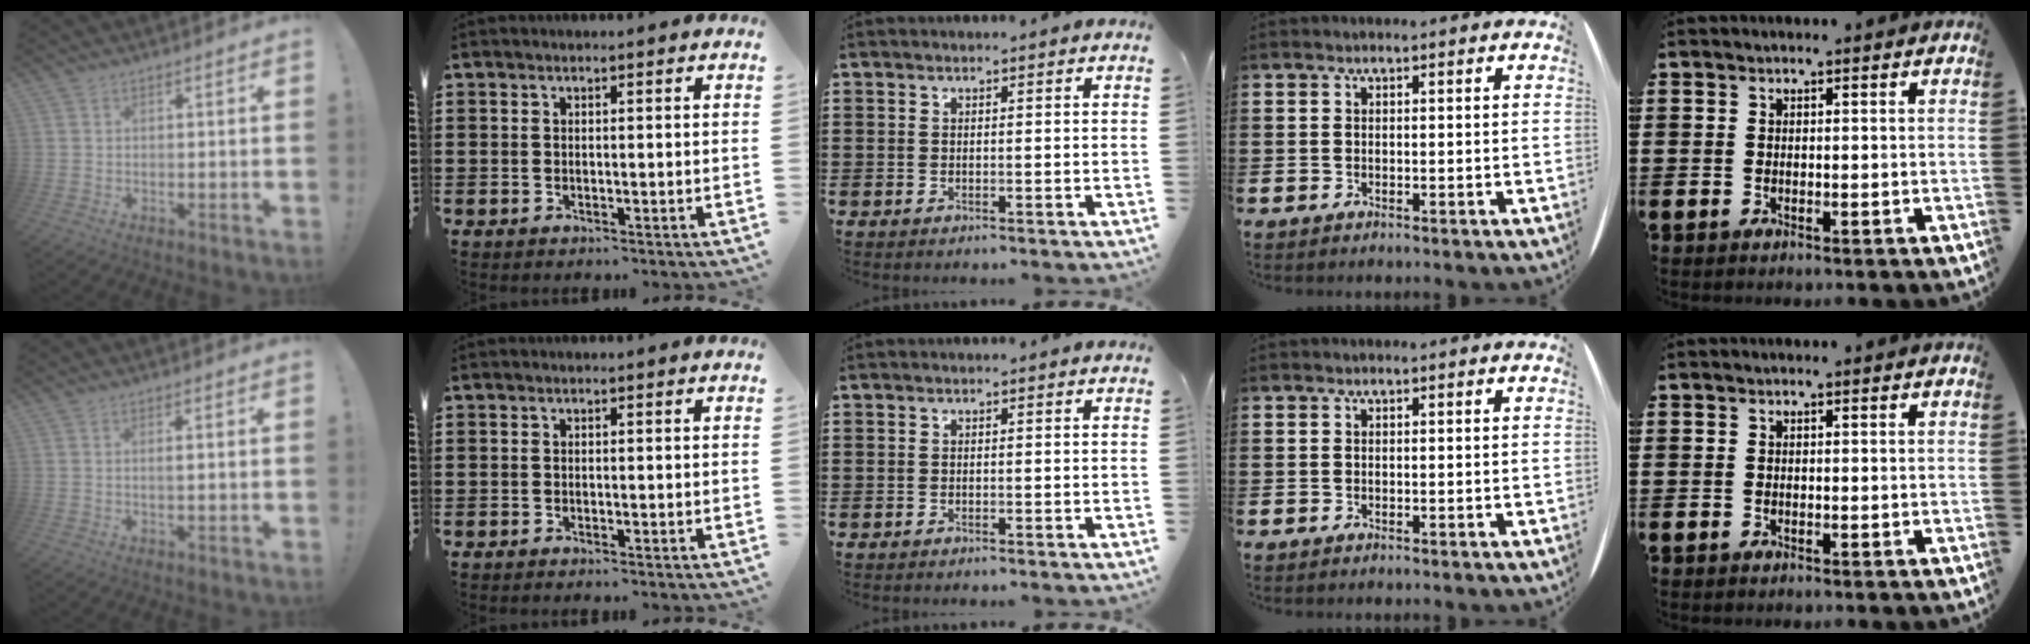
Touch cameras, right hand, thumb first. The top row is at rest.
{"thumb": {"total": 1.4, "force": [0.1, 0.2, 1.4], "torque": [-0.019, -0.003, 0.000]}, "index": {"total": 0.5, "force": [-0.5, -0.1, 0.1], "torque": [-0.003, -0.003, -0.011]}}